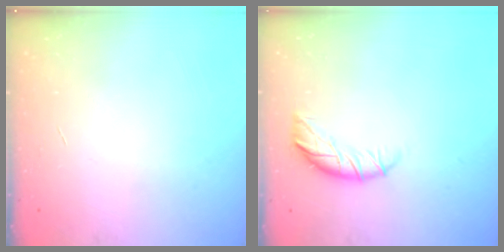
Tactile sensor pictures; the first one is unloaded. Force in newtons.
{"total": 10.3, "press": 10.1, "slide": 2.0}